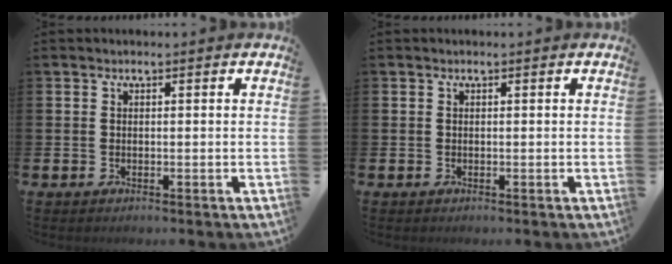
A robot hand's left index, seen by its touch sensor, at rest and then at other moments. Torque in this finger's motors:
{"motor_torque": [0.00, 0.00, 0.00, 0.00]}